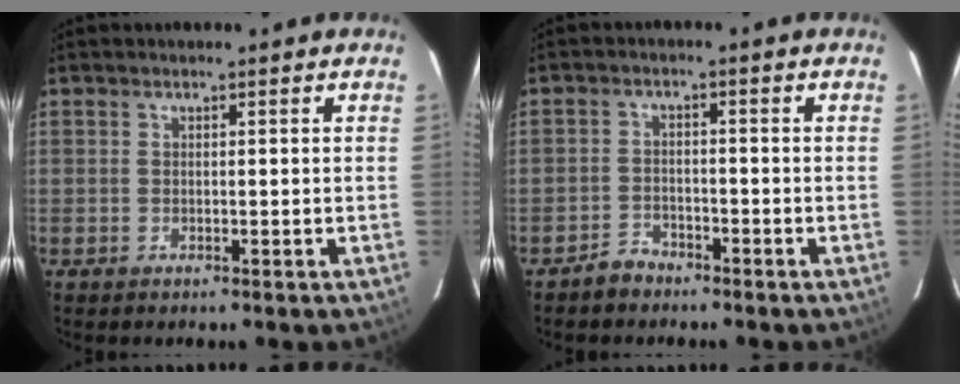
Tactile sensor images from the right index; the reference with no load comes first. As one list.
[{"total": 3.3, "force": [-2.7, 1.9, 0.3], "torque": [-0.012, 0.011, -0.048]}]